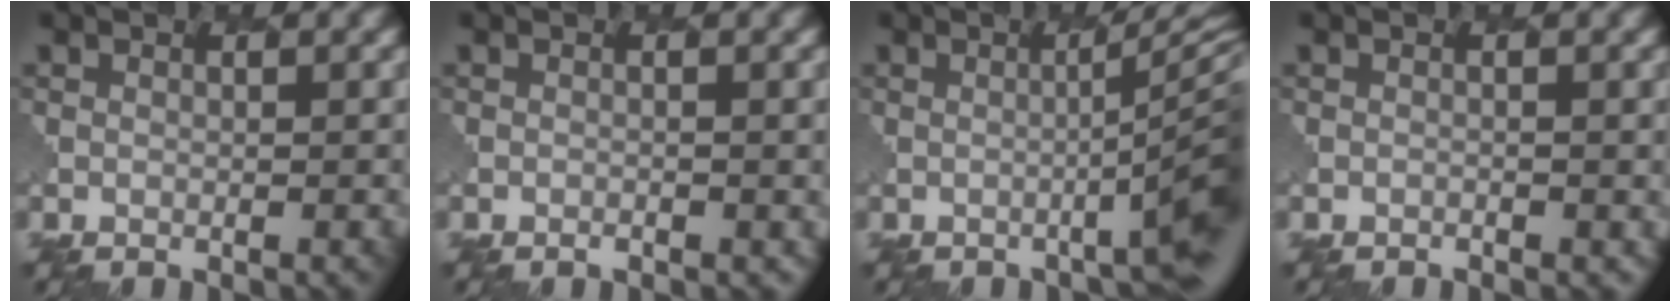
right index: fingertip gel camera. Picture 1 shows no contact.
{"total": 0.9, "force": [0.1, -0.3, -0.8], "torque": [0.002, -0.002, 0.000]}
{"total": 6.8, "force": [-1.8, 0.7, 6.5], "torque": [-0.082, 0.012, -0.026]}
{"total": 1.2, "force": [0.0, -0.4, -1.1], "torque": [0.007, -0.002, -0.002]}